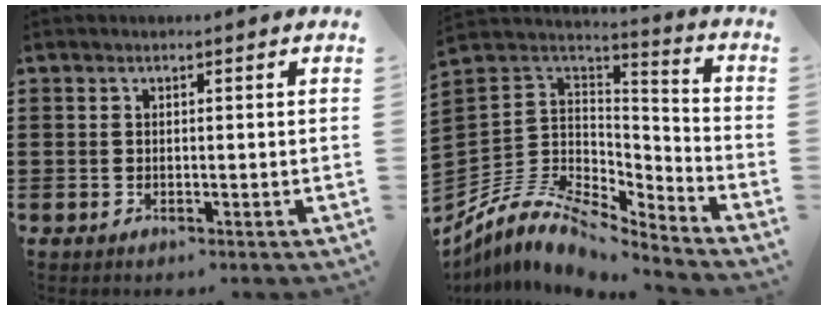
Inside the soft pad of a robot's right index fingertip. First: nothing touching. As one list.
[{"total": 8.7, "force": [-6.3, 4.1, 4.4], "torque": [-0.120, -0.003, -0.131]}]